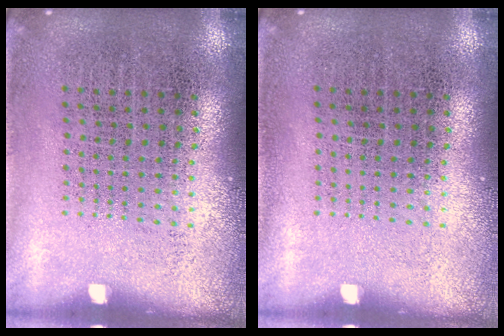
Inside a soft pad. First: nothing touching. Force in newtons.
{"total": 0.0}